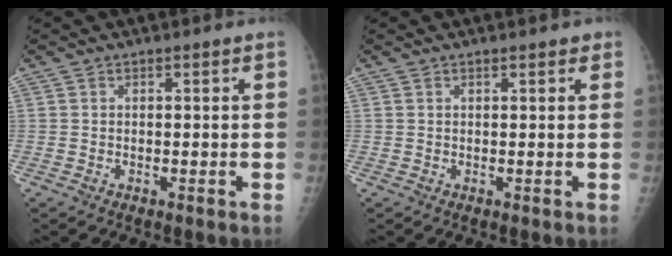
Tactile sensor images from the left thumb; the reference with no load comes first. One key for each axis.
{"total": 1.1, "fx": 0.7, "fy": 0.4, "fz": 0.7, "tx": -0.008, "ty": -0.001, "tz": 0.006}